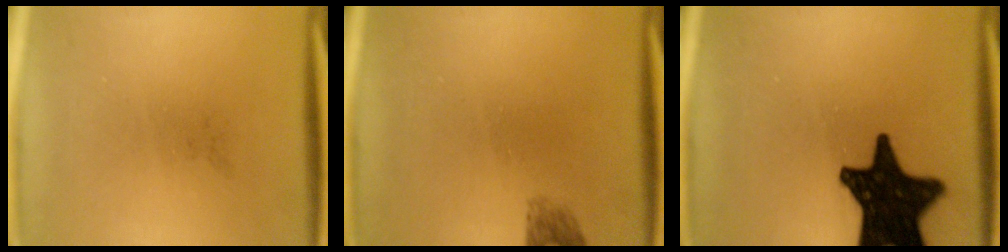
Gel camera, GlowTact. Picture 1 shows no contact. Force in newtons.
{"total": 1.7}
{"total": 18.9}